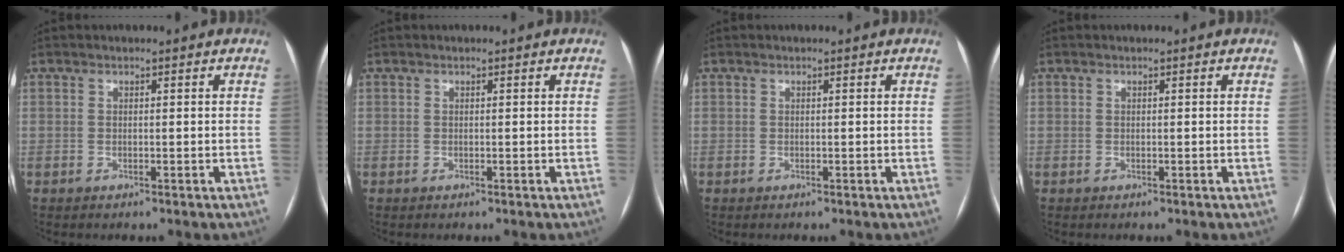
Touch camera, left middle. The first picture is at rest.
{"total": 0.0}
{"total": 0.0}
{"total": 0.0}